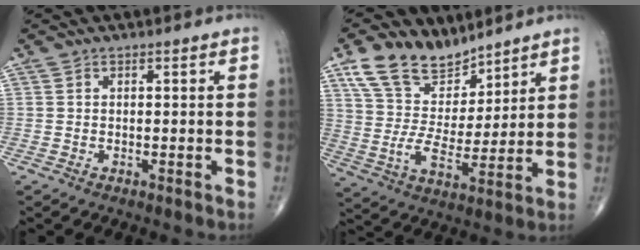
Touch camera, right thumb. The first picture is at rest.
{"total": 13.0, "force": [9.5, 6.9, 5.5], "torque": [-0.082, -0.049, 0.187]}